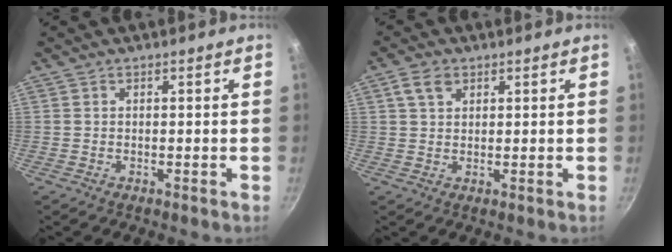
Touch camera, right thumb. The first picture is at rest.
{"total": 3.9, "force": [1.8, 2.6, 2.3], "torque": [-0.035, 0.001, 0.033]}